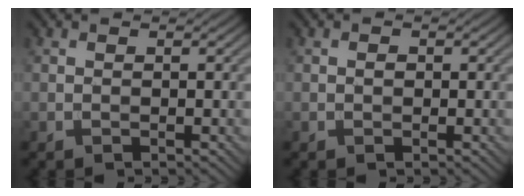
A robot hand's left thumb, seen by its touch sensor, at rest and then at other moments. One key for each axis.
{"total": 0.7, "fx": 0.0, "fy": 0.5, "fz": 0.5, "tx": -0.007, "ty": -0.001, "tz": -0.002}